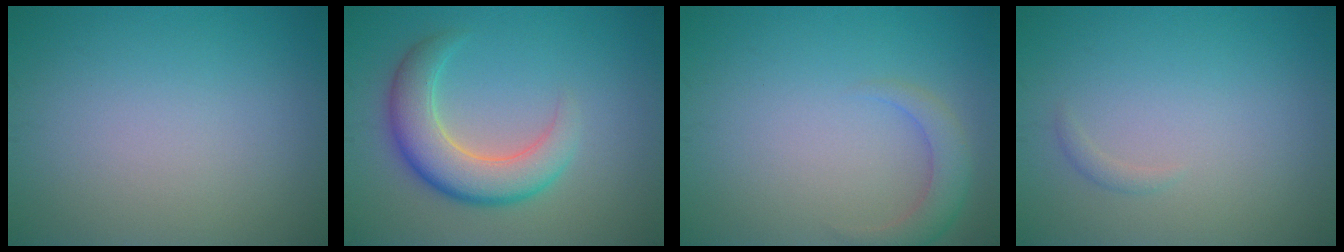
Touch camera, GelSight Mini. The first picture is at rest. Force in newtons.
{"total": 6.0, "press": 5.9, "slide": 0.3}
{"total": 2.4, "press": 2.4, "slide": 0.3}
{"total": 0.7, "press": 0.7, "slide": 0.0}